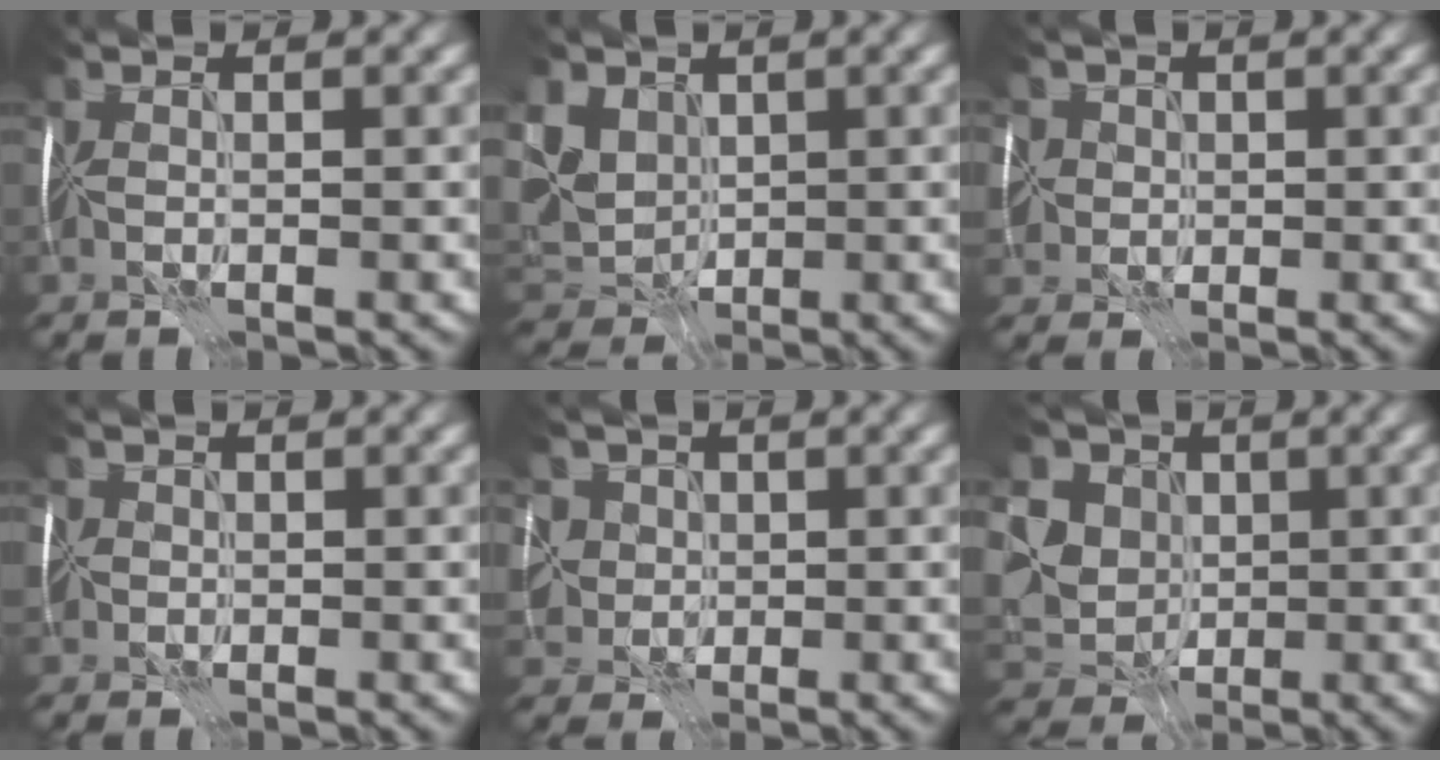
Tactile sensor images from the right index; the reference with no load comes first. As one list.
[{"total": 5.9, "force": [1.1, 4.7, 3.3], "torque": [-0.084, 0.007, 0.024]}, {"total": 4.2, "force": [0.7, 3.8, 1.6], "torque": [-0.034, 0.016, 0.000]}, {"total": 2.8, "force": [-0.3, 2.7, 0.9], "torque": [-0.024, 0.013, -0.019]}, {"total": 5.6, "force": [1.3, 4.9, 2.4], "torque": [-0.046, 0.013, 0.008]}, {"total": 8.9, "force": [1.8, 7.5, 4.5], "torque": [-0.090, 0.019, 0.008]}]